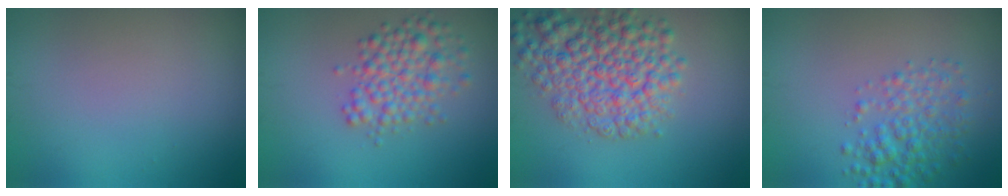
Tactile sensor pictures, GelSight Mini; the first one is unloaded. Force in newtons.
{"total": 3.8, "press": 3.8, "slide": 0.1}
{"total": 7.0, "press": 7.0, "slide": 0.3}
{"total": 3.4, "press": 3.4, "slide": 0.1}